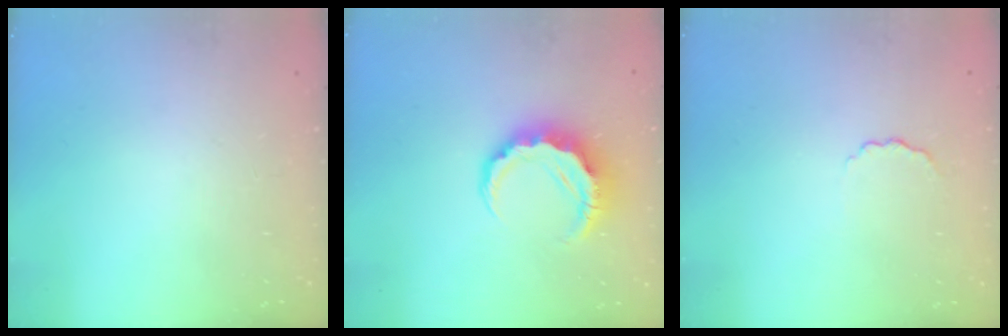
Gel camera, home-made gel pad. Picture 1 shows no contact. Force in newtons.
{"total": 8.2, "press": 8.0, "slide": 1.6}
{"total": 3.1, "press": 3.0, "slide": 0.9}